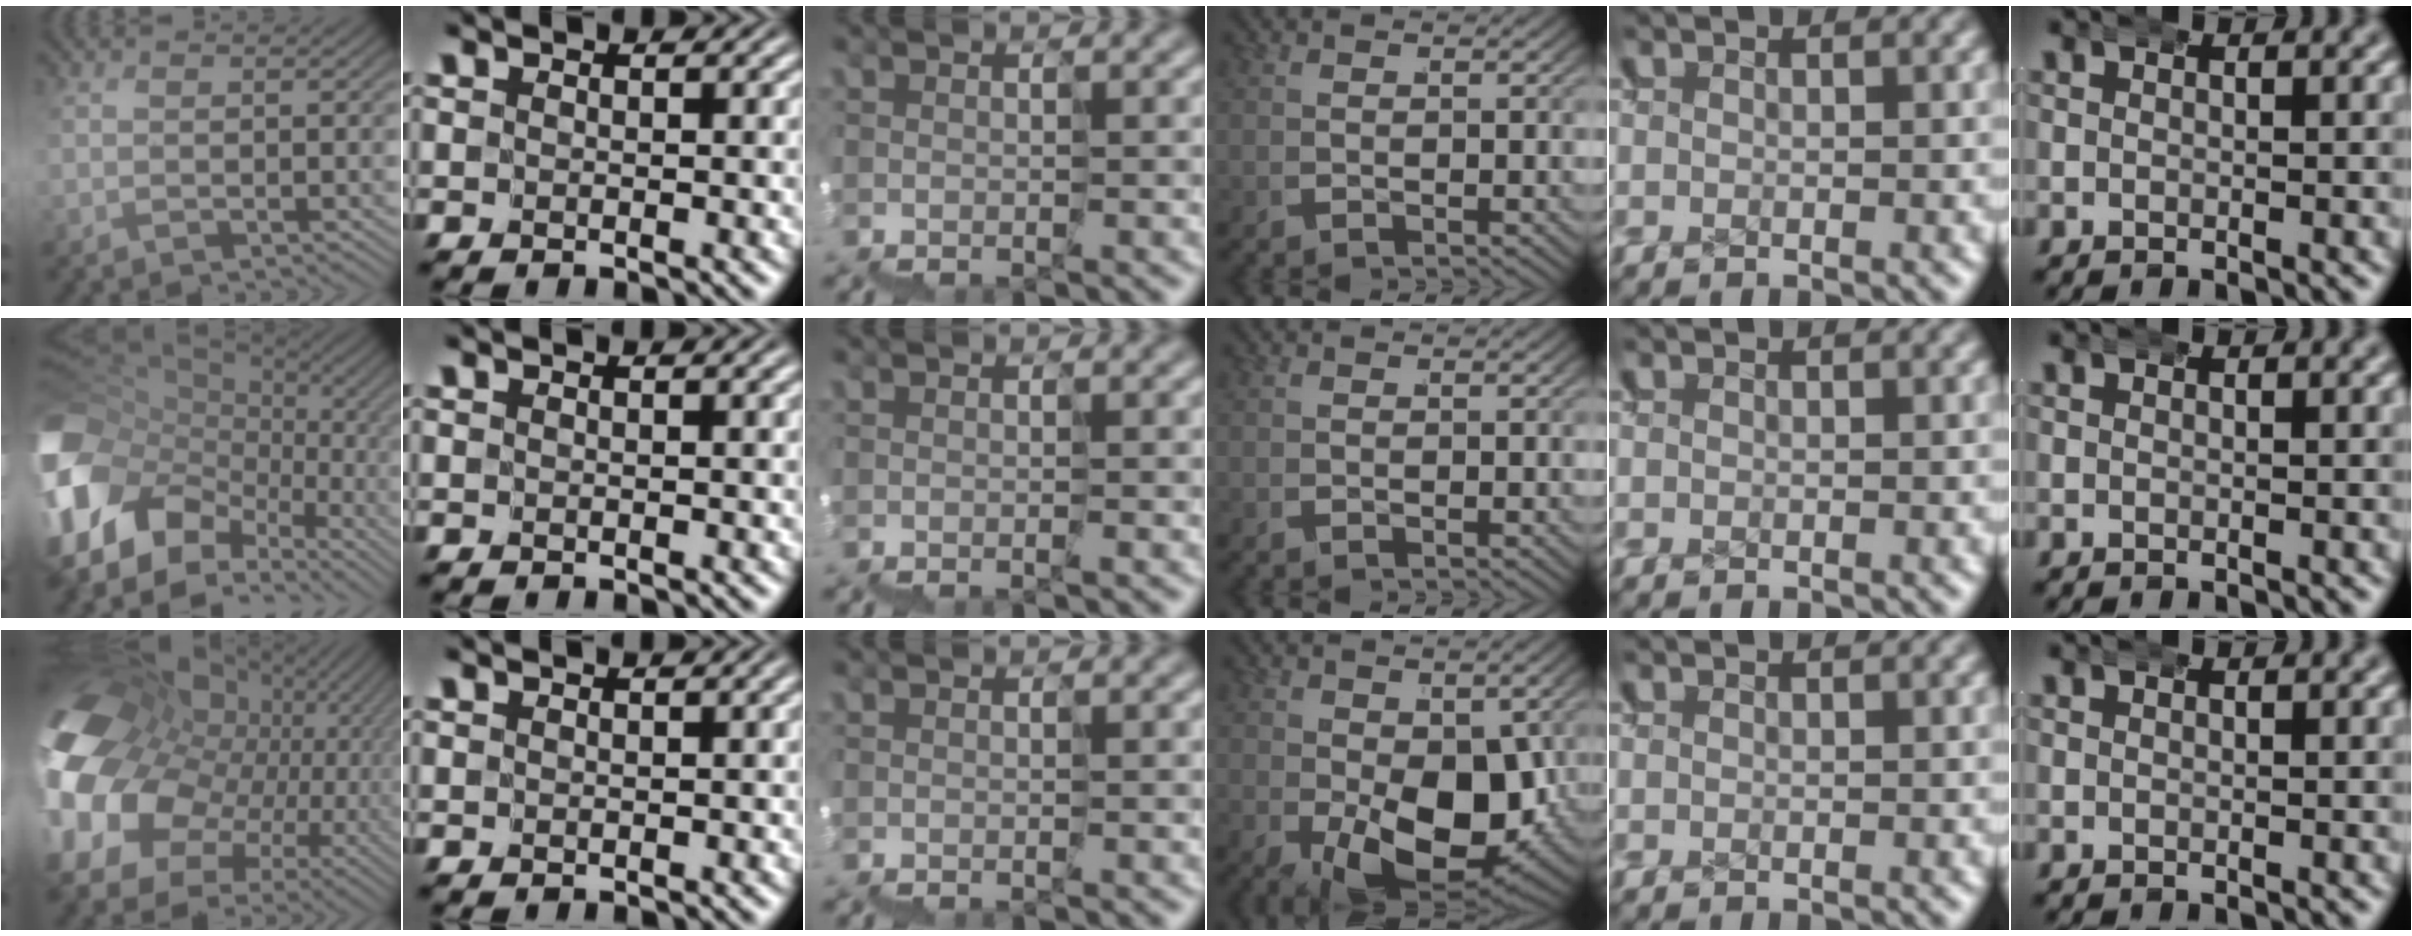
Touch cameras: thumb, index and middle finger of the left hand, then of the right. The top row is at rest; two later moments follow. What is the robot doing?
{"motion": "wrap", "object": "ethernet cable"}